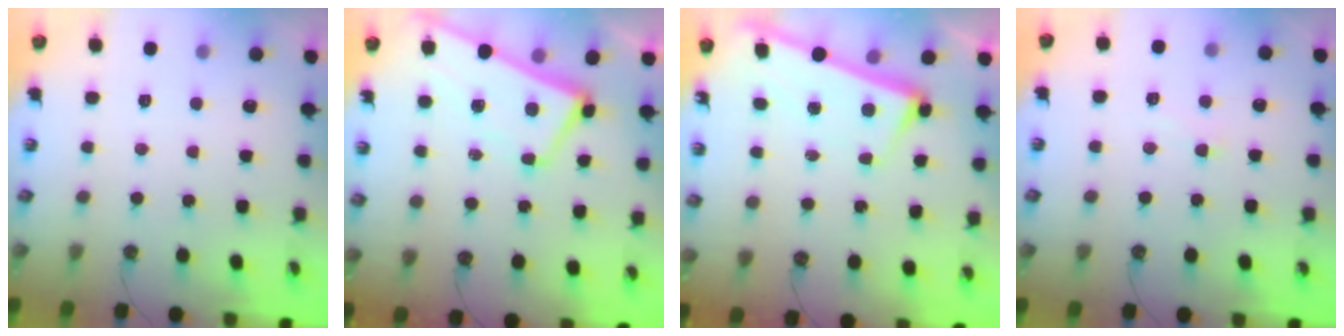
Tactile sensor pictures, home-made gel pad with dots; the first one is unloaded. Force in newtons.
{"total": 1.2, "press": 0.9, "slide": 0.7}
{"total": 2.6, "press": 2.4, "slide": 0.9}
{"total": 2.4, "press": 2.3, "slide": 0.7}